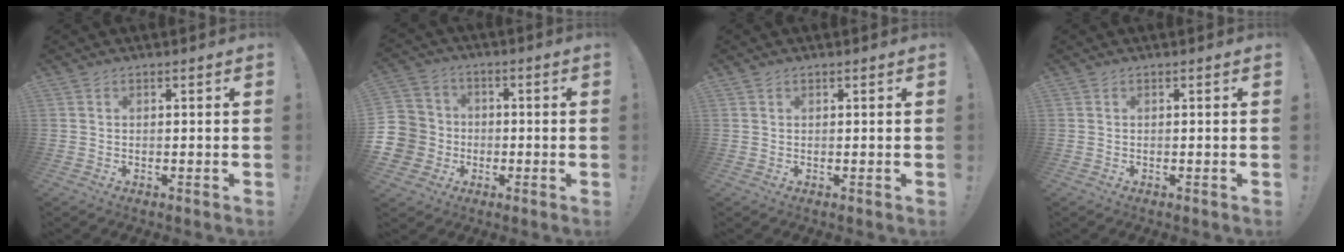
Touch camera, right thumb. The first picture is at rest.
{"total": 9.3, "force": [-2.0, 8.9, 2.0], "torque": [-0.043, 0.018, -0.031]}
{"total": 0.5, "force": [0.4, 0.4, 0.0], "torque": [0.002, -0.001, 0.008]}
{"total": 0.0}